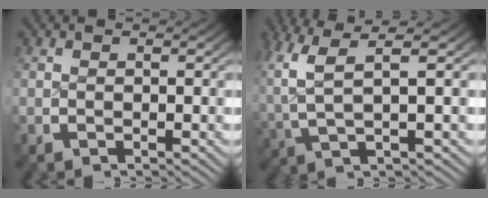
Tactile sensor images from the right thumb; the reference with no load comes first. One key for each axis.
{"total": 6.3, "fx": 2.3, "fy": 2.7, "fz": 5.2, "tx": -0.105, "ty": 0.001, "tz": 0.037}